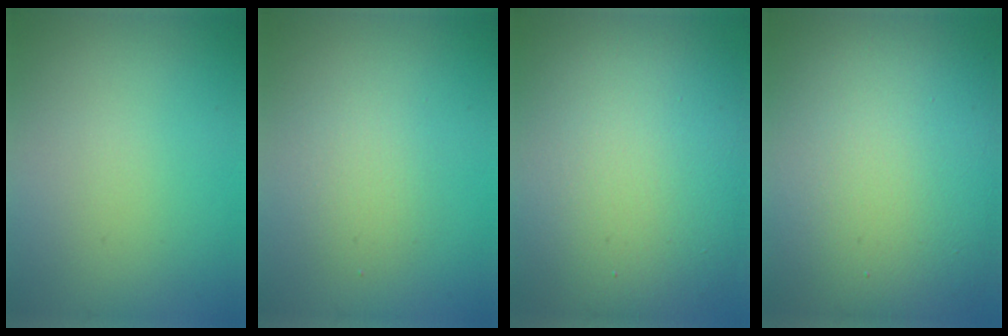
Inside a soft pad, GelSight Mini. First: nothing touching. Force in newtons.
{"total": 2.1, "press": 2.0, "slide": 0.1}
{"total": 15.3, "press": 15.3, "slide": 1.1}
{"total": 16.3, "press": 16.2, "slide": 1.2}